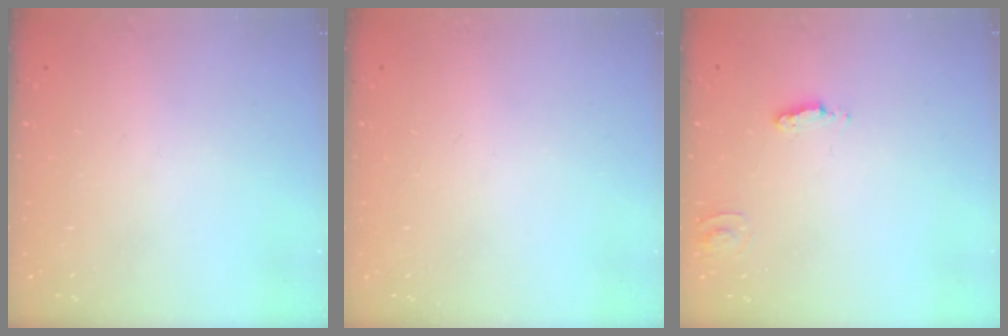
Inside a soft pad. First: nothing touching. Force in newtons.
{"total": 0.0}
{"total": 6.0, "press": 6.0, "slide": 0.4}